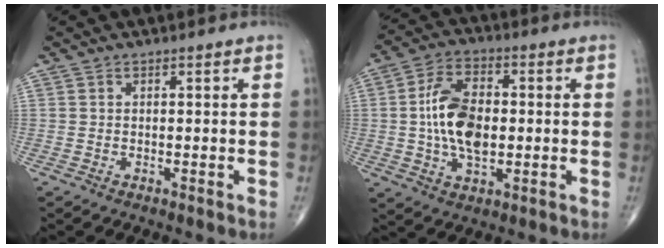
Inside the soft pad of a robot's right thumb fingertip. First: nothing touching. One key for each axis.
{"total": 12.5, "fx": -0.1, "fy": 7.1, "fz": 10.2, "tx": -0.181, "ty": 0.010, "tz": -0.002}